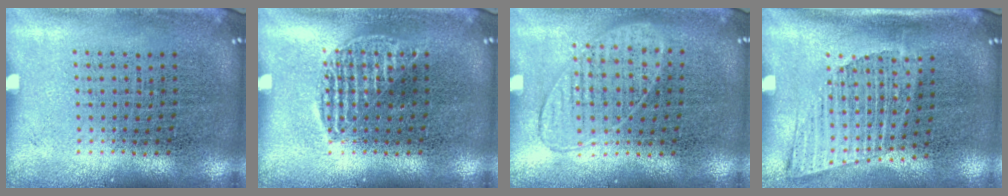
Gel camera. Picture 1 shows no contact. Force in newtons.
{"total": 1.2, "press": 1.2, "slide": 0.2}
{"total": 0.9, "press": 0.9, "slide": 0.3}
{"total": 1.4, "press": 1.1, "slide": 0.9}